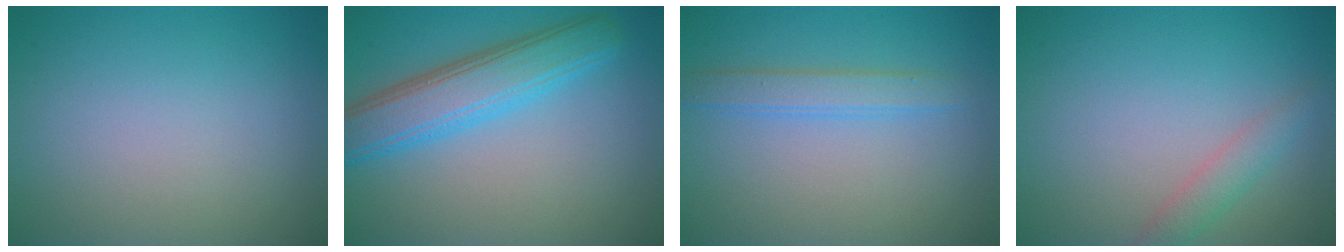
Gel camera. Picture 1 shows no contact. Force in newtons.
{"total": 5.8, "press": 5.8, "slide": 0.3}
{"total": 2.2, "press": 2.2, "slide": 0.1}
{"total": 1.8, "press": 1.8, "slide": 0.1}